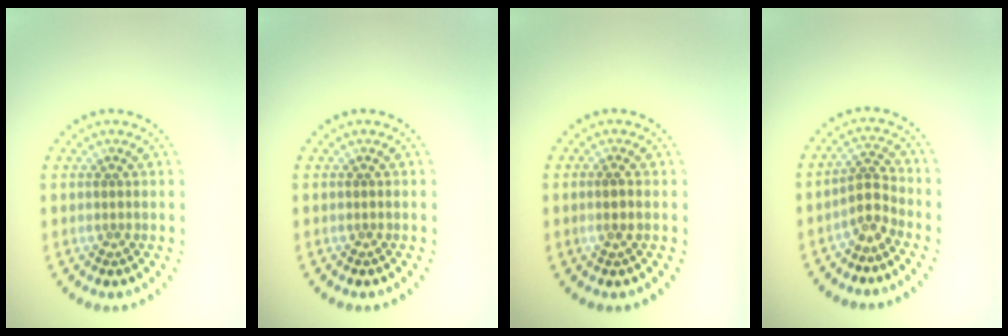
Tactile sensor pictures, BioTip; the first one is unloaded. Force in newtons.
{"total": 0.0}
{"total": 0.8, "press": 0.6, "slide": 0.5}
{"total": 2.4, "press": 1.8, "slide": 1.7}